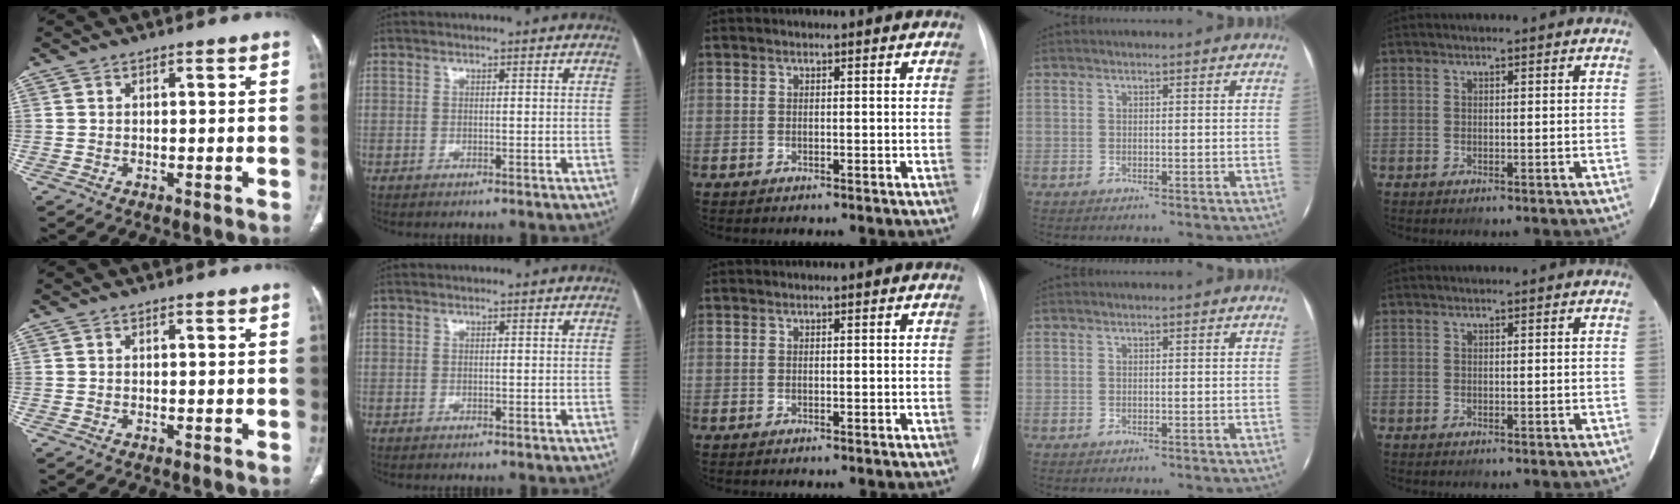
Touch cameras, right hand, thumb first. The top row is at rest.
{}